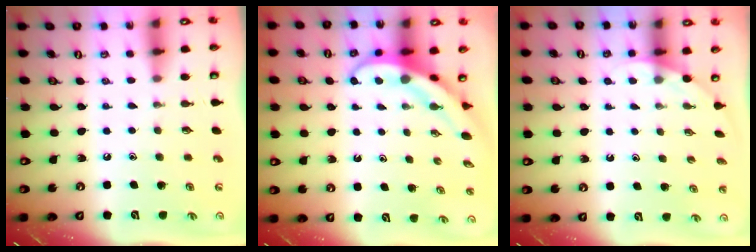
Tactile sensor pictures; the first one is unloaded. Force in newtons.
{"total": 5.3, "press": 5.2, "slide": 0.3}
{"total": 1.8, "press": 1.8, "slide": 0.1}